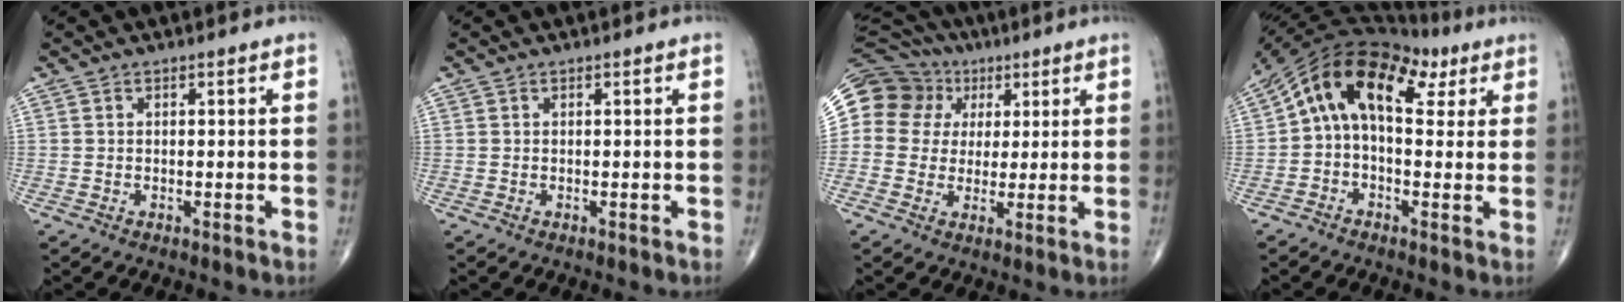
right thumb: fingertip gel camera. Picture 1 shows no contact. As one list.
[{"total": 0.0}, {"total": 18.9, "force": [5.5, 16.8, 6.9], "torque": [-0.158, 0.059, 0.108]}, {"total": 15.1, "force": [4.6, 8.7, 11.5], "torque": [-0.164, 0.043, 0.064]}]